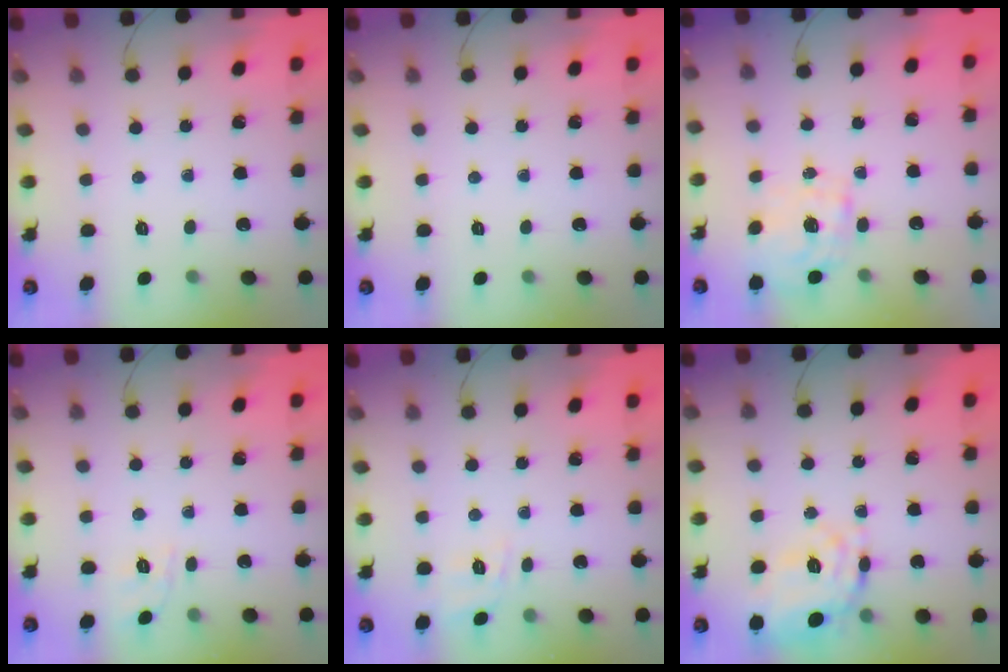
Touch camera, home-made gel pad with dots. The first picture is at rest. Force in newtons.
{"total": 0.0}
{"total": 0.9, "press": 0.7, "slide": 0.6}
{"total": 1.8, "press": 0.5, "slide": 1.7}
{"total": 2.4, "press": 1.4, "slide": 2.0}
{"total": 14.8, "press": 14.7, "slide": 1.9}